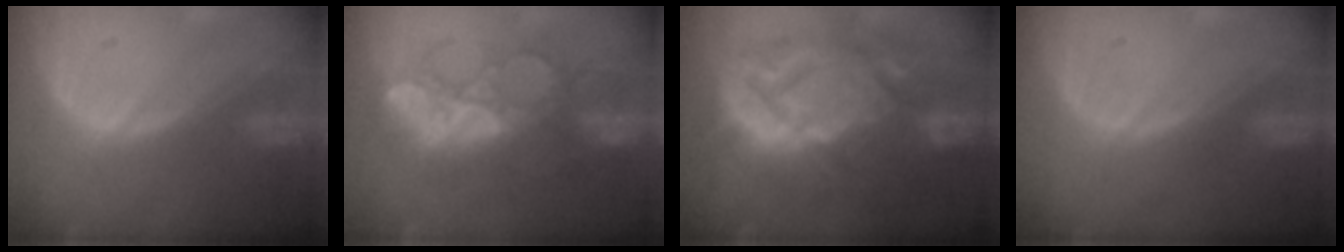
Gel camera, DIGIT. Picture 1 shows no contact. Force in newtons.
{"total": 9.0, "press": 8.7, "slide": 2.3}
{"total": 13.7, "press": 13.6, "slide": 1.3}
{"total": 0.0}